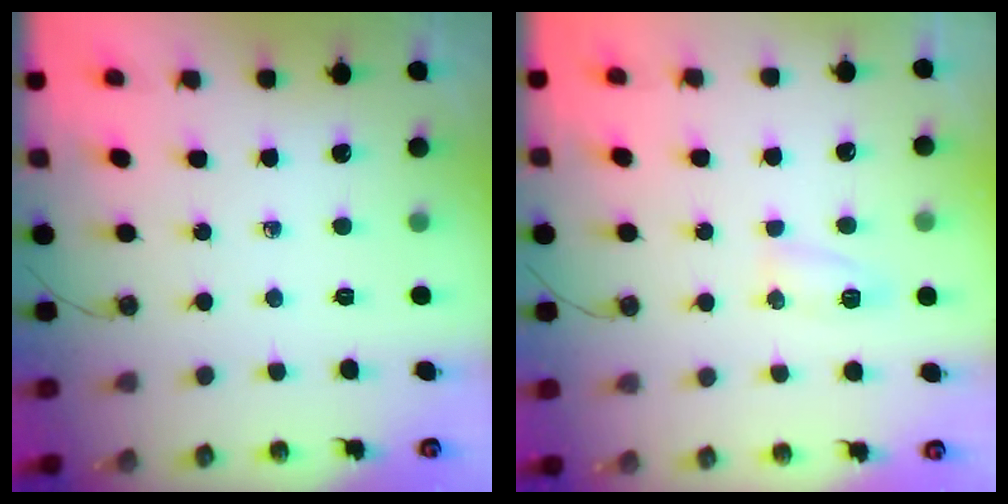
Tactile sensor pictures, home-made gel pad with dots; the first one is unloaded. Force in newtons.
{"total": 11.5, "press": 6.0, "slide": 9.8}